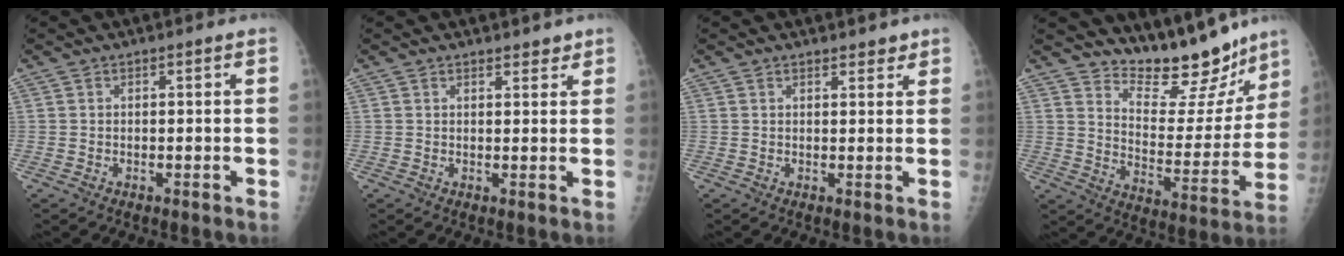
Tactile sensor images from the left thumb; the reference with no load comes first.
{"total": 2.2, "force": [1.9, 0.9, 0.7], "torque": [0.007, -0.010, 0.023]}
{"total": 2.2, "force": [1.8, 0.9, 0.7], "torque": [0.007, -0.010, 0.021]}
{"total": 16.6, "force": [14.5, 5.4, 5.8], "torque": [-0.035, -0.114, 0.213]}